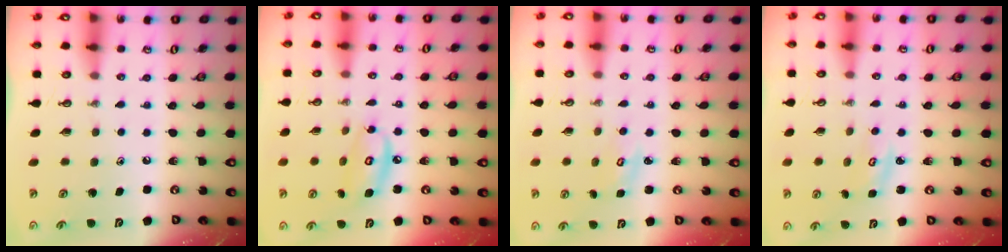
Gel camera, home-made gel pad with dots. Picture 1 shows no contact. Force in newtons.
{"total": 9.0, "press": 9.0, "slide": 0.6}
{"total": 3.2, "press": 3.1, "slide": 0.3}
{"total": 2.9, "press": 2.8, "slide": 0.4}